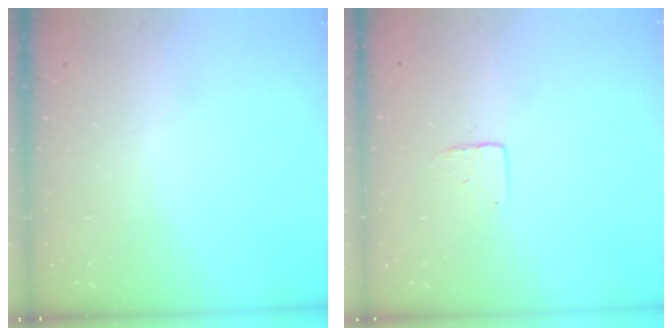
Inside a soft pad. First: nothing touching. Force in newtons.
{"total": 3.6, "press": 3.6, "slide": 0.3}